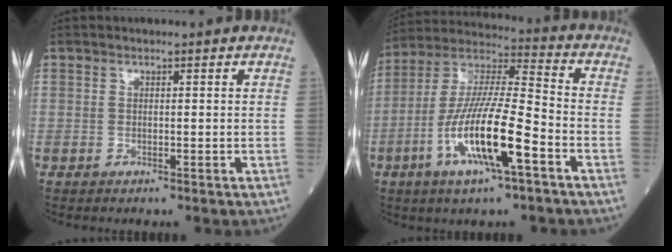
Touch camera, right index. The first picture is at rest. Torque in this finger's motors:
{"motor_torque": [1.72, -0.42, 1.04, 0.21]}